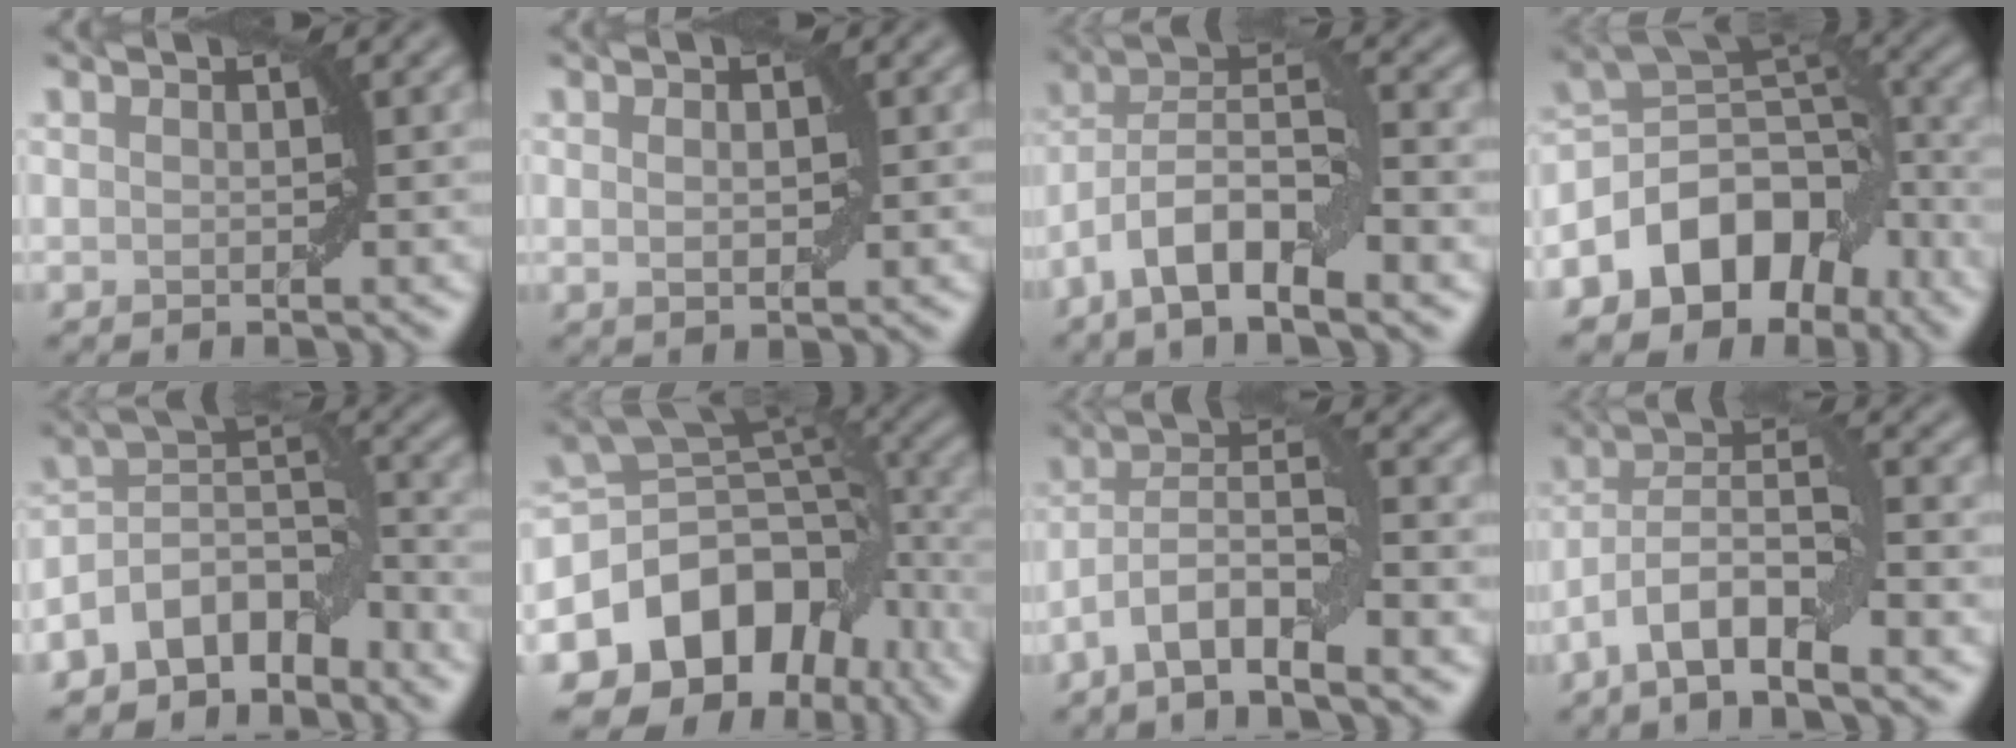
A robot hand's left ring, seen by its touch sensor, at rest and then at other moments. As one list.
[{"total": 1.6, "force": [0.3, 0.8, 1.4], "torque": [-0.025, 0.001, 0.008]}, {"total": 8.6, "force": [-4.1, 2.9, 7.0], "torque": [-0.125, 0.015, -0.084]}, {"total": 9.7, "force": [-5.1, 6.6, 4.9], "torque": [-0.067, 0.010, -0.101]}, {"total": 8.0, "force": [-5.4, 4.3, 4.1], "torque": [-0.047, 0.010, -0.113]}, {"total": 13.6, "force": [-5.9, 9.7, 7.4], "torque": [-0.132, 0.002, -0.103]}, {"total": 6.9, "force": [-3.5, 1.8, 5.6], "torque": [-0.101, 0.013, -0.072]}, {"total": 7.6, "force": [-3.7, 2.3, 6.2], "torque": [-0.109, 0.015, -0.077]}]